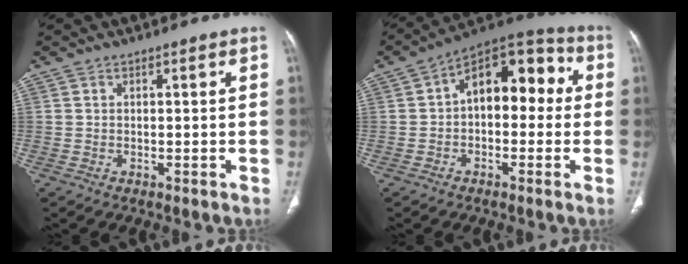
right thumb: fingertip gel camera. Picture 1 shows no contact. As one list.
[{"total": 14.1, "force": [1.1, 8.7, 11.1], "torque": [-0.113, 0.050, -0.001]}]